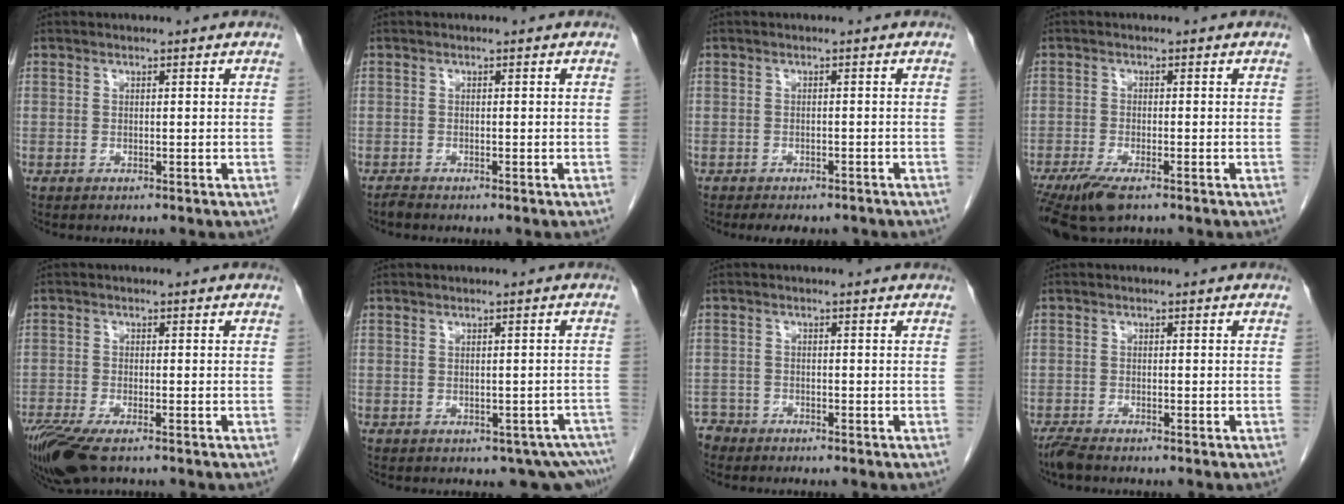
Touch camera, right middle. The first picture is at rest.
{"total": 0.8, "force": [-0.7, 0.0, 0.2], "torque": [-0.012, -0.002, -0.016]}
{"total": 6.3, "force": [-5.3, 2.6, 2.3], "torque": [-0.026, -0.001, -0.064]}
{"total": 6.6, "force": [-4.4, 1.6, 4.5], "torque": [-0.084, -0.017, -0.077]}
{"total": 8.4, "force": [-6.0, 2.2, 5.5], "torque": [-0.105, -0.020, -0.107]}
{"total": 6.3, "force": [-4.6, 3.6, 2.4], "torque": [0.002, 0.006, -0.050]}
{"total": 2.3, "force": [-2.1, 0.8, -0.3], "torque": [0.010, 0.000, -0.040]}
{"total": 2.3, "force": [-2.0, 0.3, 1.1], "torque": [-0.031, -0.008, -0.040]}